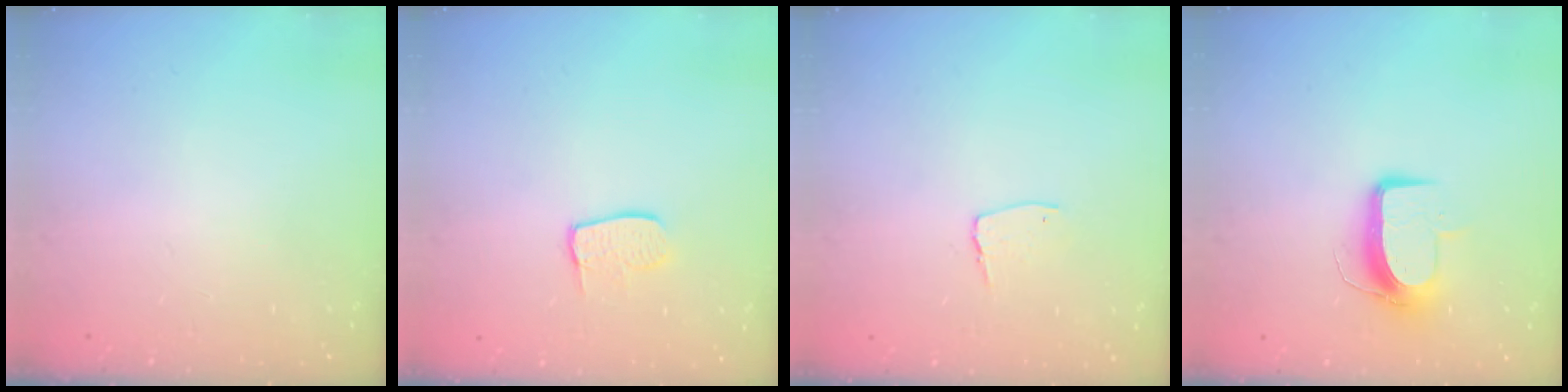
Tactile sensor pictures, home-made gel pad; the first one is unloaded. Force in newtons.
{"total": 7.0, "press": 7.0, "slide": 0.6}
{"total": 5.4, "press": 5.3, "slide": 0.5}
{"total": 10.1, "press": 10.1, "slide": 0.2}